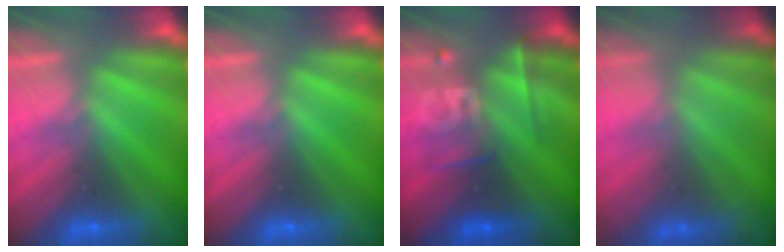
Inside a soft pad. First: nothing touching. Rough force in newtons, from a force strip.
{"total": 0.0}
{"total": 2.4}
{"total": 1.7}